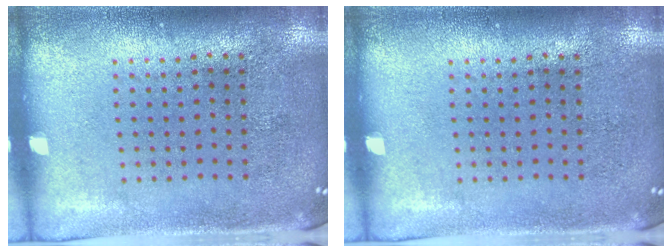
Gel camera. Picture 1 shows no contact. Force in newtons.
{"total": 0.0}